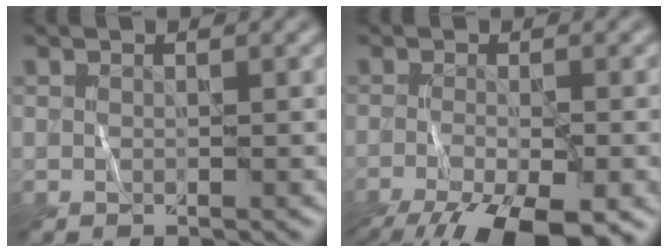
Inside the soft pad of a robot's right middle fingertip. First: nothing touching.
{"total": 10.3, "force": [-6.6, 3.2, 7.3], "torque": [-0.136, -0.041, -0.100]}